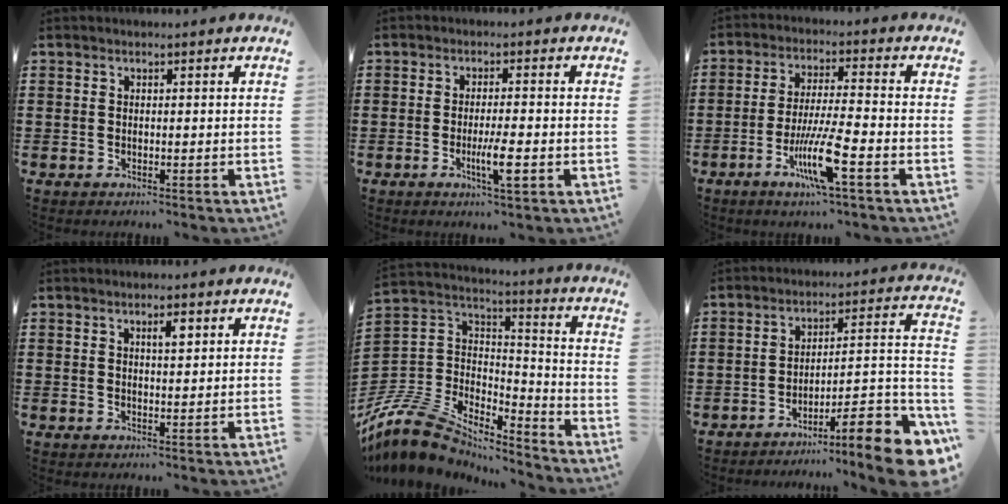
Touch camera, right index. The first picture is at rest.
{"total": 5.0, "force": [-1.8, 0.7, 4.6], "torque": [-0.088, -0.011, -0.032]}
{"total": 8.9, "force": [-4.2, 0.7, 7.8], "torque": [-0.158, -0.012, -0.081]}
{"total": 2.3, "force": [1.0, 0.7, 2.0], "torque": [-0.033, 0.002, 0.013]}
{"total": 11.0, "force": [-9.1, 4.6, 4.1], "torque": [-0.115, 0.011, -0.187]}
{"total": 9.9, "force": [-6.9, 1.4, 7.0], "torque": [-0.077, -0.002, -0.134]}